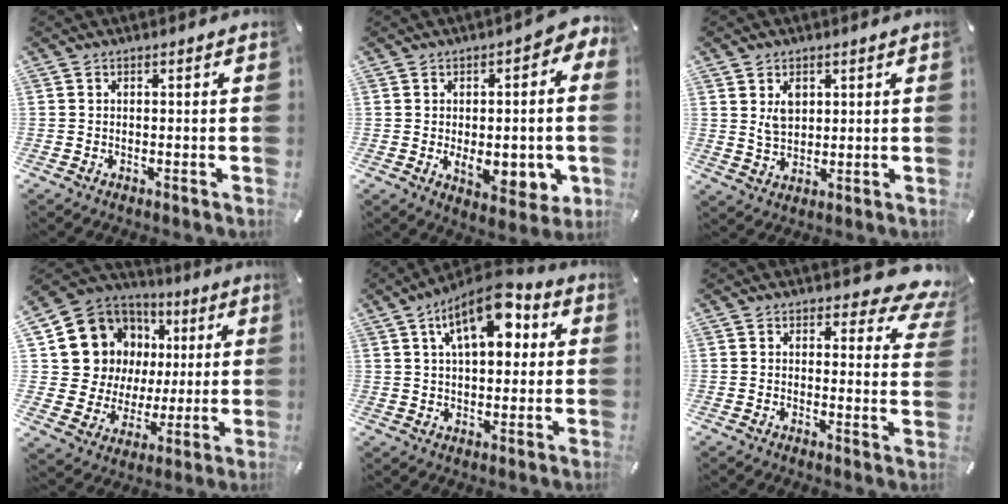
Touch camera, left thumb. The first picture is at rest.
{"total": 12.1, "force": [-2.8, 7.5, 9.0], "torque": [-0.112, 0.005, -0.044]}
{"total": 5.0, "force": [1.9, 4.0, 2.3], "torque": [-0.037, 0.001, 0.034]}
{"total": 14.1, "force": [4.3, 13.0, 3.2], "torque": [-0.049, -0.043, 0.105]}
{"total": 14.3, "force": [5.9, 7.5, 10.6], "torque": [-0.153, -0.014, 0.097]}
{"total": 7.0, "force": [4.9, 3.2, 3.9], "torque": [-0.034, -0.037, 0.080]}